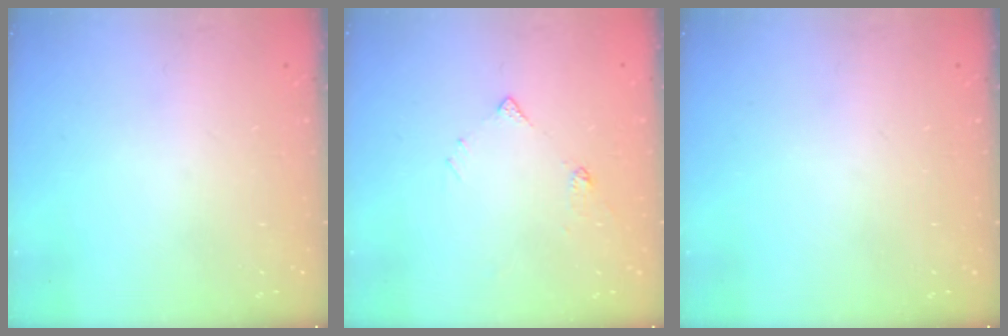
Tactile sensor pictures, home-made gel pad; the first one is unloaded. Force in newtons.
{"total": 5.4, "press": 5.3, "slide": 0.8}
{"total": 0.0}